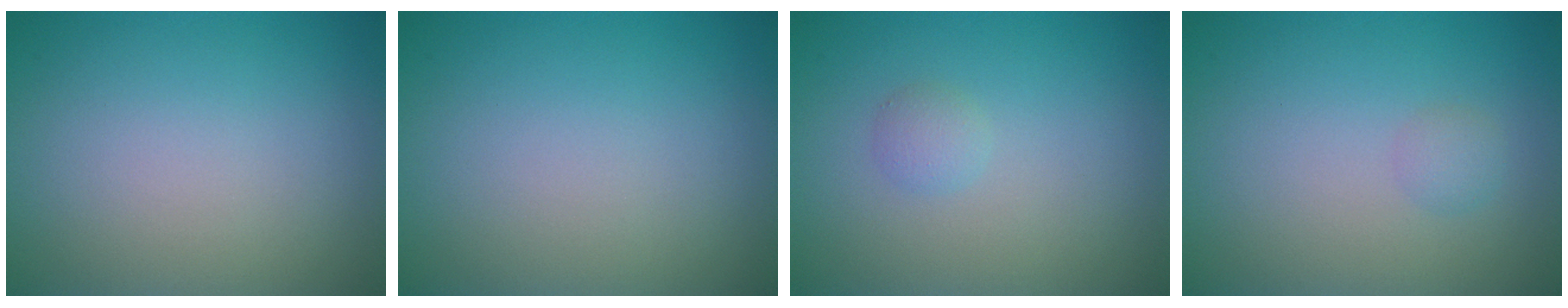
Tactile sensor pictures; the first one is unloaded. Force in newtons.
{"total": 0.0}
{"total": 1.0, "press": 1.0, "slide": 0.1}
{"total": 1.0, "press": 1.0, "slide": 0.1}